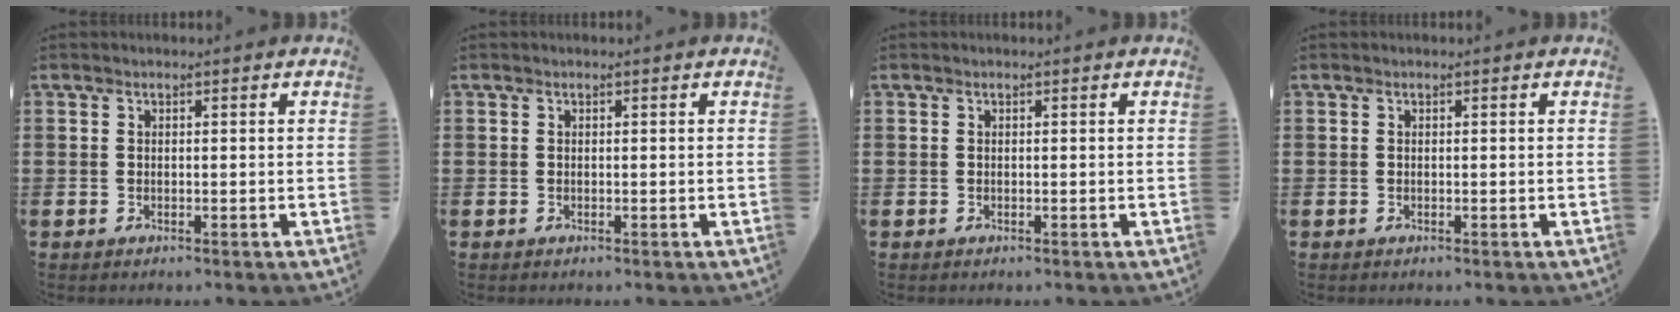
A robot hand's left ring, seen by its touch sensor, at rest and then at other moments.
{"total": 0.0}
{"total": 0.0}
{"total": 0.0}